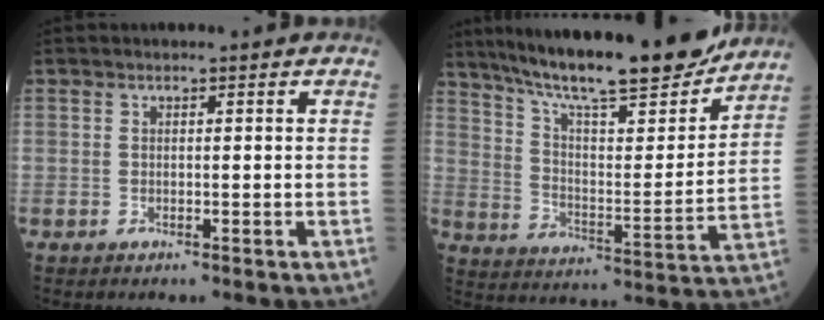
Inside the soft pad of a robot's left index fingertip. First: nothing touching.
{"total": 22.8, "force": [19.4, 2.4, 11.7], "torque": [-0.197, -0.013, 0.293]}